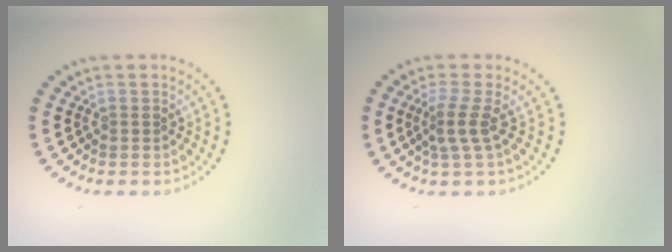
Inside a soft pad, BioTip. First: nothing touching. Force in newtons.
{"total": 2.3, "press": 1.6, "slide": 1.6}